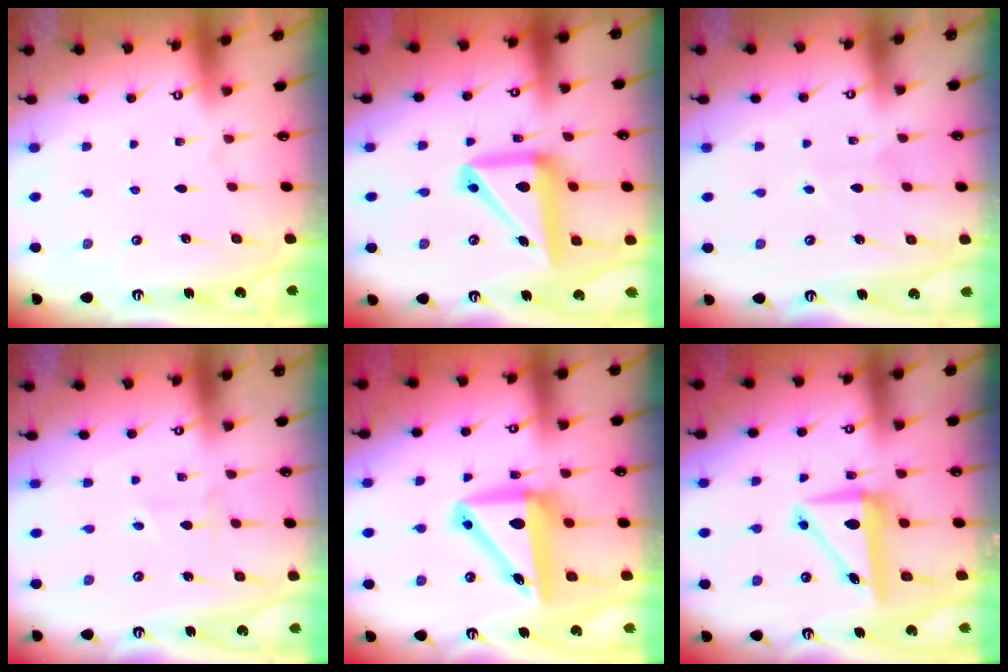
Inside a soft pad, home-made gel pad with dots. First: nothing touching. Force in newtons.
{"total": 16.8, "press": 16.7, "slide": 2.1}
{"total": 5.9, "press": 5.9, "slide": 0.5}
{"total": 1.9, "press": 1.7, "slide": 1.0}
{"total": 12.1, "press": 11.6, "slide": 3.2}
{"total": 7.9, "press": 7.7, "slide": 1.8}